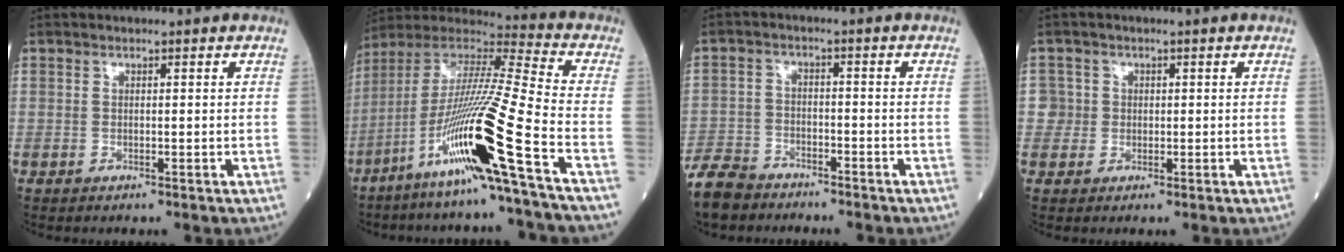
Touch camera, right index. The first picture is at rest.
{"total": 20.2, "force": [-9.3, -1.8, 17.9], "torque": [-0.373, -0.034, -0.184]}
{"total": 7.3, "force": [-6.5, 2.9, 1.9], "torque": [-0.044, -0.013, -0.122]}
{"total": 2.4, "force": [0.1, 2.4, -0.3], "torque": [0.023, 0.007, -0.004]}